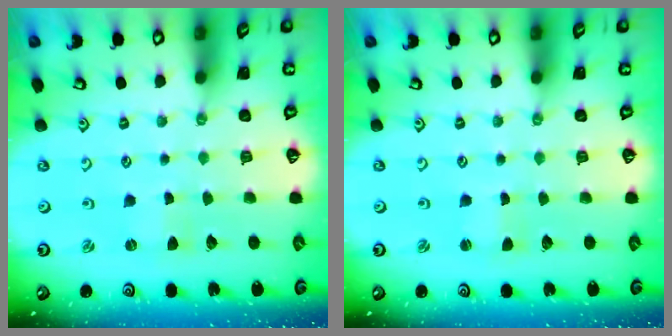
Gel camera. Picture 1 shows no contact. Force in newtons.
{"total": 0.6, "press": 0.6, "slide": 0.0}